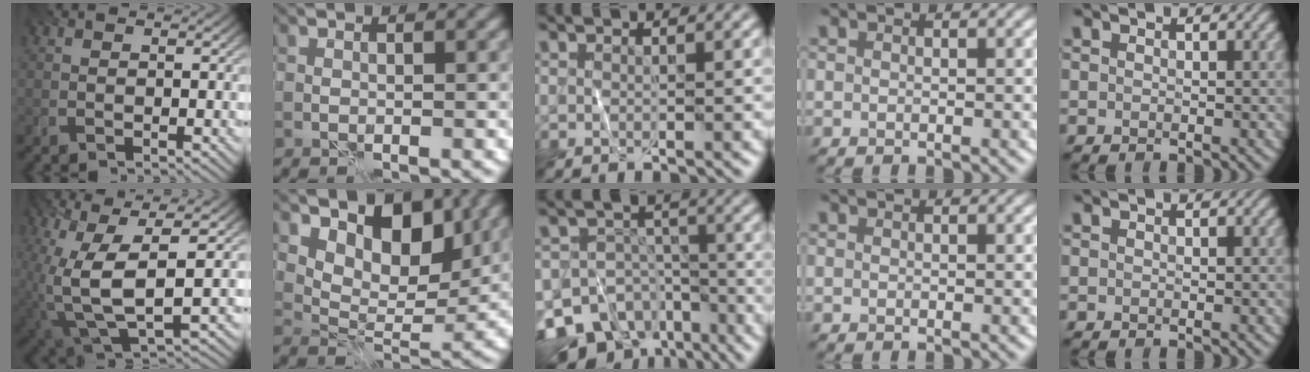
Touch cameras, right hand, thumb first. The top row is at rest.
{"thumb": {"total": 15.0, "force": [0.5, 7.3, 13.1], "torque": [-0.266, -0.022, 0.024]}, "index": {"total": 7.7, "force": [4.7, 3.8, 4.7], "torque": [-0.070, -0.012, 0.077]}, "middle": {"total": 13.7, "force": [-8.9, 9.4, 4.5], "torque": [-0.085, -0.031, -0.136]}}